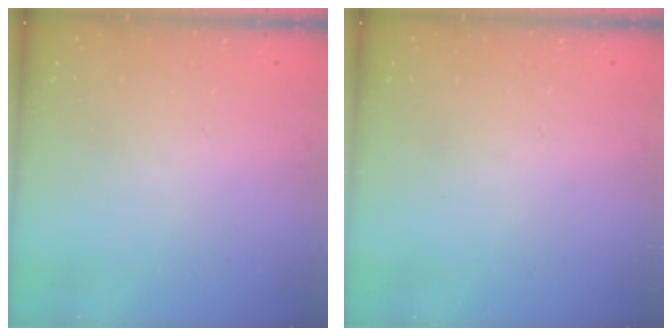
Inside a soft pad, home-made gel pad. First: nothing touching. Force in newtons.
{"total": 0.0}